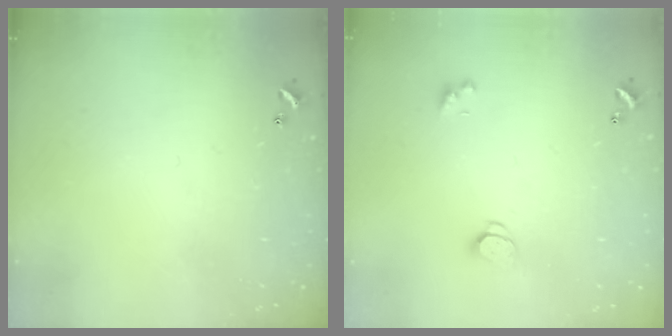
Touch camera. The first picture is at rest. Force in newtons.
{"total": 1.6, "press": 1.5, "slide": 0.5}